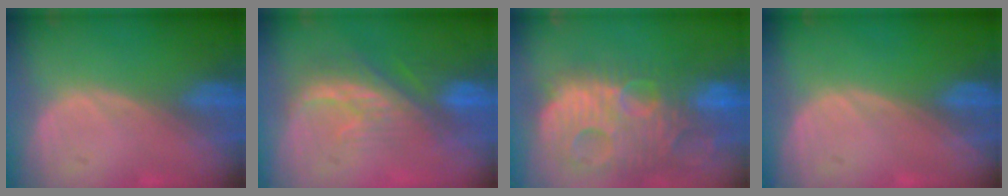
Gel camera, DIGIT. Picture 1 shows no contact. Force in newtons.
{"total": 8.1, "press": 7.4, "slide": 3.3}
{"total": 14.5, "press": 12.5, "slide": 7.3}
{"total": 0.0}